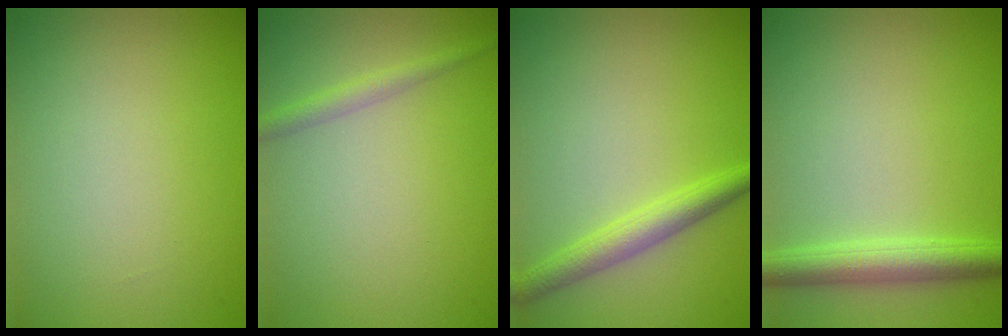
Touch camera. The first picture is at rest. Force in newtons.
{"total": 1.6, "press": 1.5, "slide": 0.2}
{"total": 2.8, "press": 2.8, "slide": 0.1}
{"total": 3.5, "press": 3.5, "slide": 0.1}